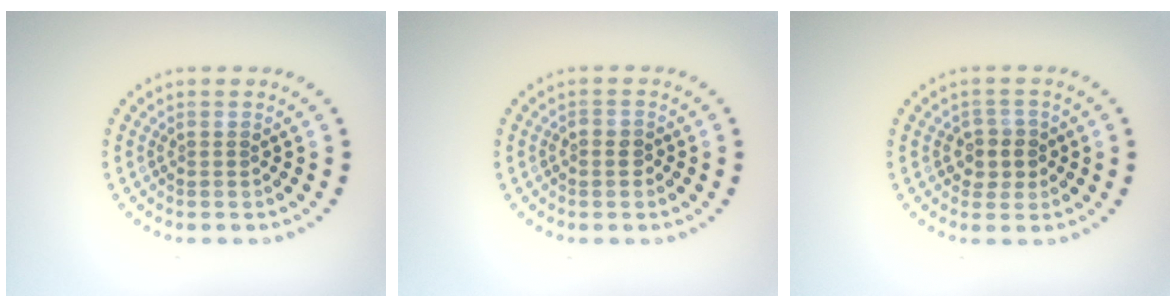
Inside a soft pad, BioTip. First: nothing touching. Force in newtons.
{"total": 0.8, "press": 0.7, "slide": 0.3}
{"total": 2.4, "press": 2.2, "slide": 0.9}